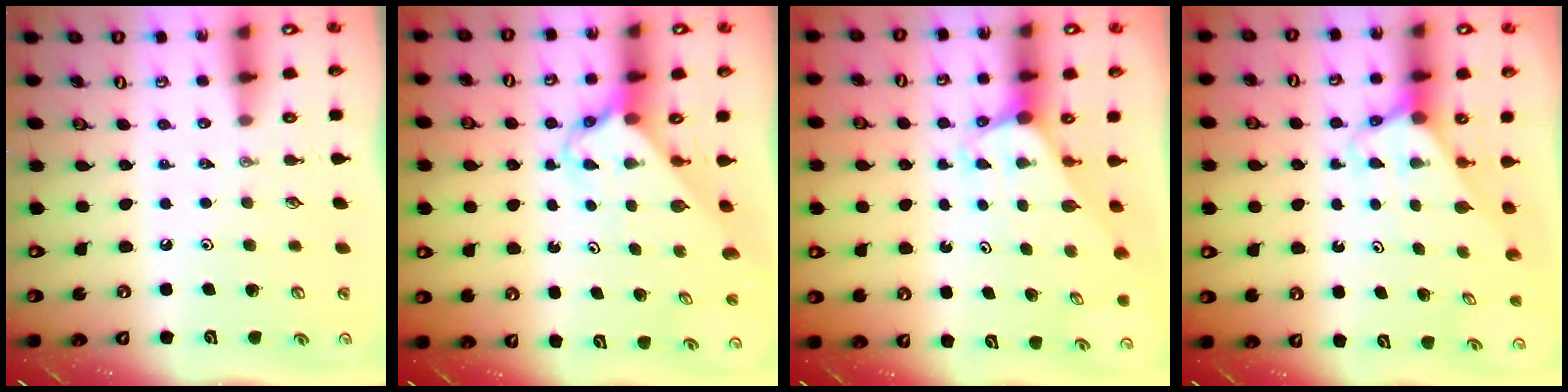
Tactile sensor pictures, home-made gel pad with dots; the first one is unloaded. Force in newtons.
{"total": 2.9, "press": 2.9, "slide": 0.3}
{"total": 2.9, "press": 2.9, "slide": 0.2}
{"total": 2.9, "press": 2.9, "slide": 0.2}